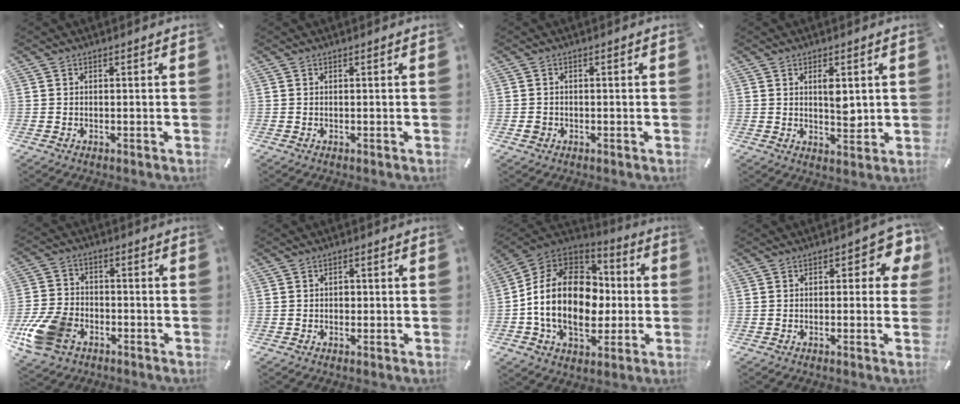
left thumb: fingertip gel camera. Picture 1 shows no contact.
{"total": 0.0}
{"total": 1.5, "force": [-0.4, 1.4, 0.6], "torque": [-0.010, 0.004, -0.011]}
{"total": 5.1, "force": [1.5, 2.6, 4.1], "torque": [-0.054, -0.011, 0.019]}
{"total": 13.1, "force": [-6.4, 8.9, 7.1], "torque": [-0.151, 0.035, -0.112]}
{"total": 1.4, "force": [-0.1, 1.2, 0.7], "torque": [-0.008, 0.002, -0.007]}
{"total": 19.9, "force": [-1.7, 15.1, 12.8], "torque": [-0.245, 0.016, -0.027]}
{"total": 5.7, "force": [1.0, 3.2, 4.6], "torque": [-0.049, 0.000, 0.010]}